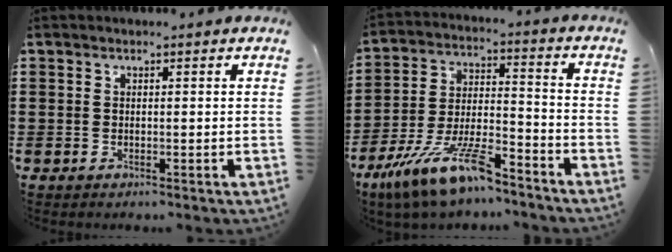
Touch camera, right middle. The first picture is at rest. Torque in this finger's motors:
{"motor_torque": [1.61, -0.52, 1.05, 0.21]}